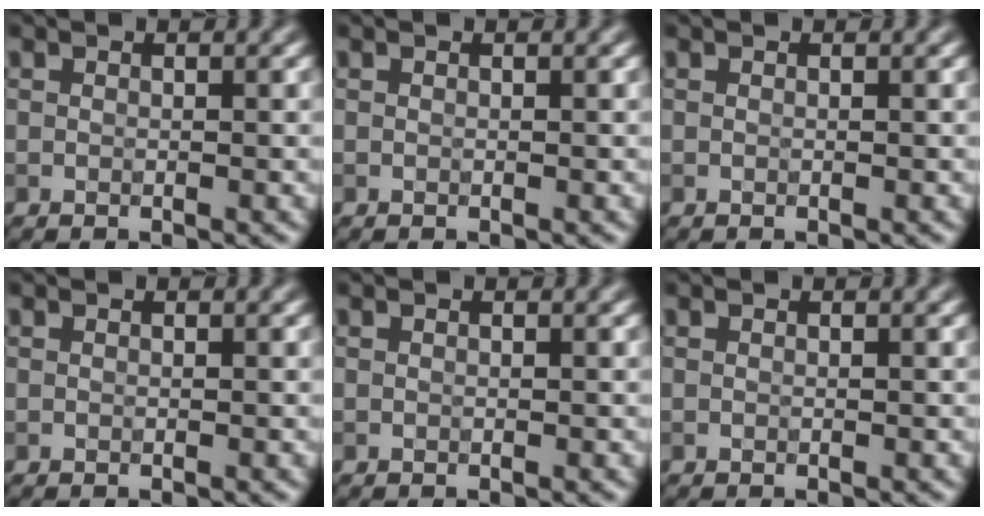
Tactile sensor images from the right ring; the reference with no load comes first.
{"total": 0.0}
{"total": 0.0}
{"total": 0.0}
{"total": 0.0}
{"total": 0.0}